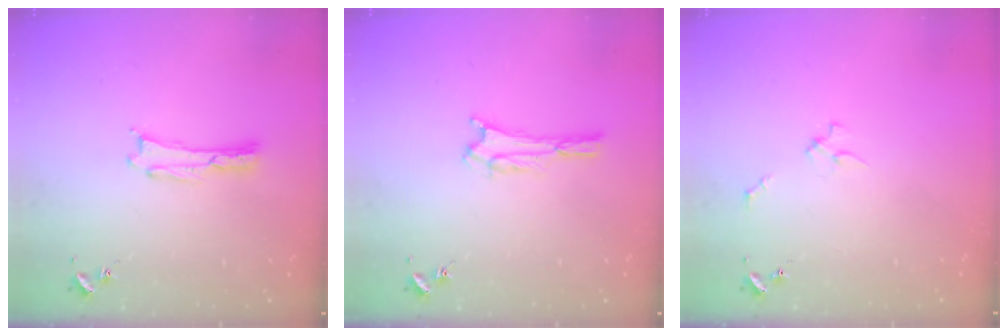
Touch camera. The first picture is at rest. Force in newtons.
{"total": 3.3, "press": 3.3, "slide": 0.4}
{"total": 2.3, "press": 2.2, "slide": 0.3}